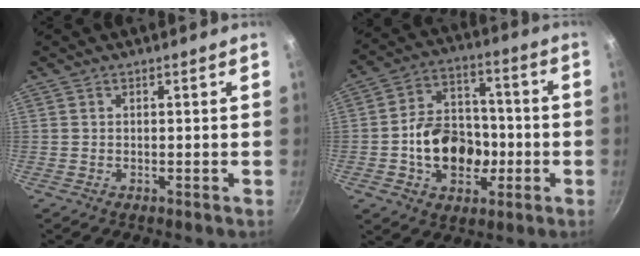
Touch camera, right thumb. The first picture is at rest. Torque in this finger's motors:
{"motor_torque": [0.15, 1.00, 0.83, -0.28, 0.10]}